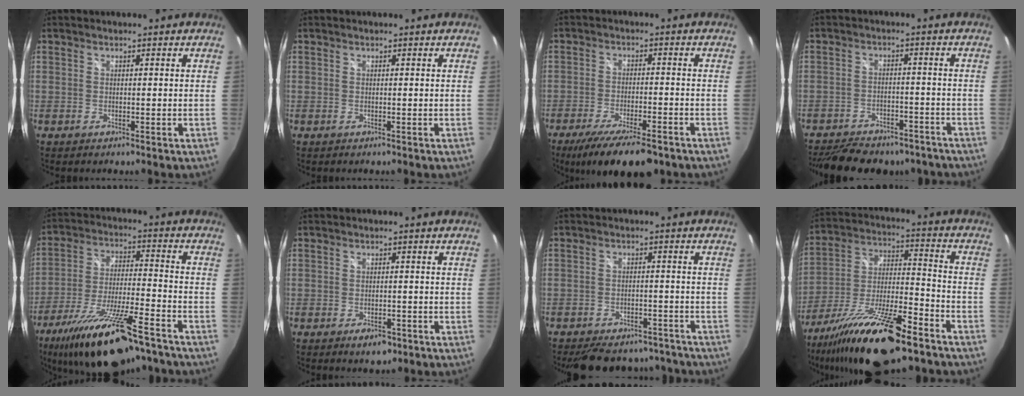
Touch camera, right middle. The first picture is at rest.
{"total": 0.0}
{"total": 13.5, "force": [-10.0, 3.5, 8.3], "torque": [-0.169, -0.039, -0.159]}
{"total": 18.4, "force": [-14.9, 7.3, 7.9], "torque": [-0.169, -0.010, -0.194]}
{"total": 20.6, "force": [-15.1, 4.7, 13.3], "torque": [-0.258, -0.039, -0.252]}
{"total": 3.6, "force": [-2.2, 1.9, 2.3], "torque": [-0.045, -0.008, -0.031]}
{"total": 14.4, "force": [-12.0, 6.1, 5.0], "torque": [-0.114, 0.012, -0.148]}
{"total": 22.5, "force": [-14.9, 6.0, 15.8], "torque": [-0.293, -0.034, -0.255]}